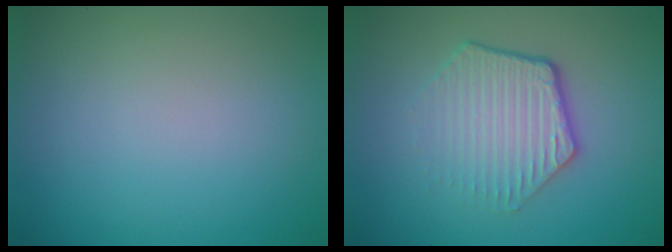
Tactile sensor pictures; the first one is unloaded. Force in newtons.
{"total": 4.5, "press": 3.2, "slide": 3.1}